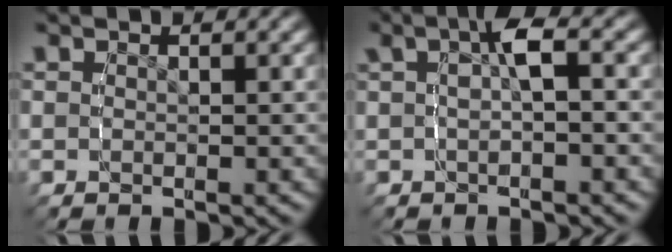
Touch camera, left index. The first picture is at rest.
{"total": 3.1, "force": [0.5, 1.2, 2.8], "torque": [-0.048, 0.005, 0.011]}